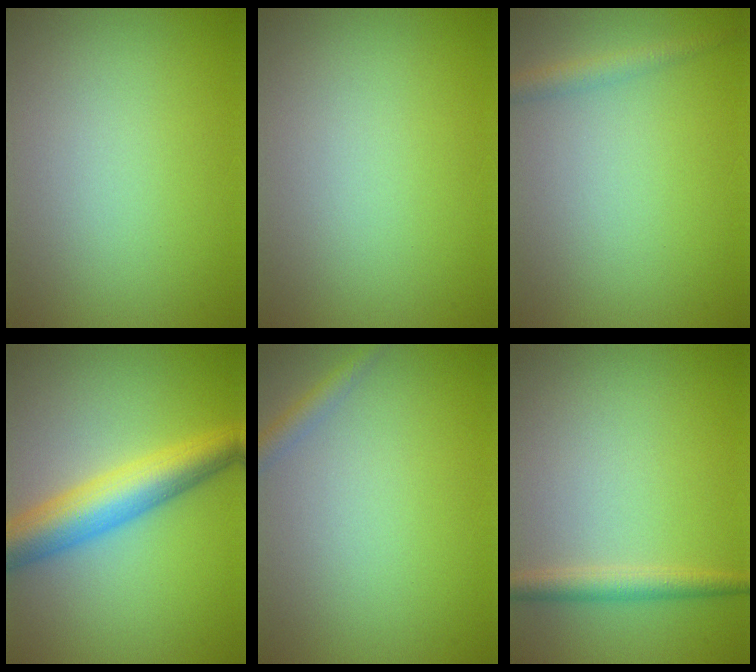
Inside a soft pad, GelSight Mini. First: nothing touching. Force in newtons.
{"total": 0.0}
{"total": 1.6, "press": 1.6, "slide": 0.1}
{"total": 6.4, "press": 6.3, "slide": 0.2}
{"total": 1.4, "press": 1.4, "slide": 0.1}
{"total": 2.1, "press": 2.1, "slide": 0.0}